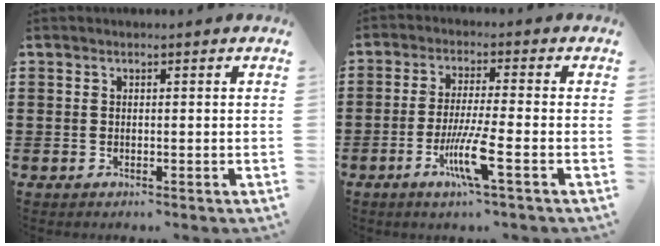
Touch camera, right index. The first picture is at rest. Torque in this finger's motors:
{"motor_torque": [0.83, -0.06, 0.29, 0.07]}